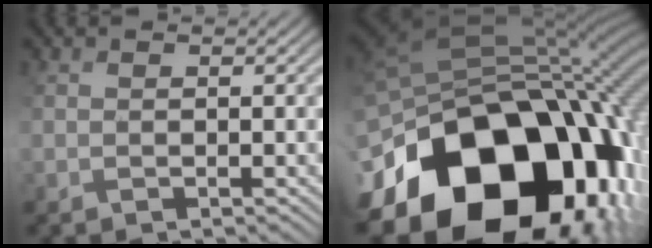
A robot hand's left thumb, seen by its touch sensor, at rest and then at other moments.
{"total": 21.6, "force": [-8.5, 15.5, 12.4], "torque": [-0.262, -0.039, -0.117]}